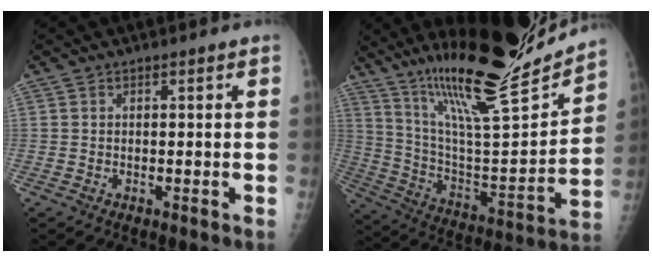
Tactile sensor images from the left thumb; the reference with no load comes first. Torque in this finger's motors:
{"motor_torque": [1.79, -1.39, 1.21, -1.56, 0.23]}